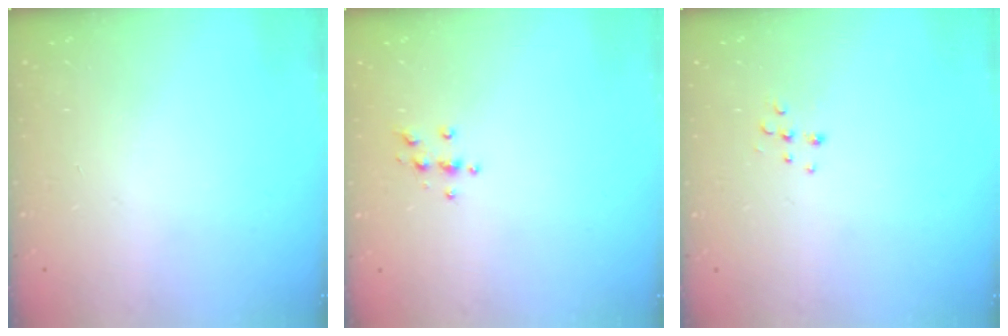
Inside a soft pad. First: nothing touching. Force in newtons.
{"total": 3.6, "press": 3.6, "slide": 0.4}
{"total": 6.7, "press": 6.7, "slide": 0.4}